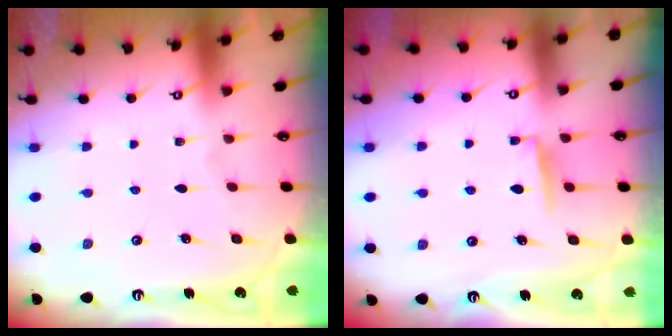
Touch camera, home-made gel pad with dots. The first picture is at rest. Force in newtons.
{"total": 5.1, "press": 5.0, "slide": 0.6}